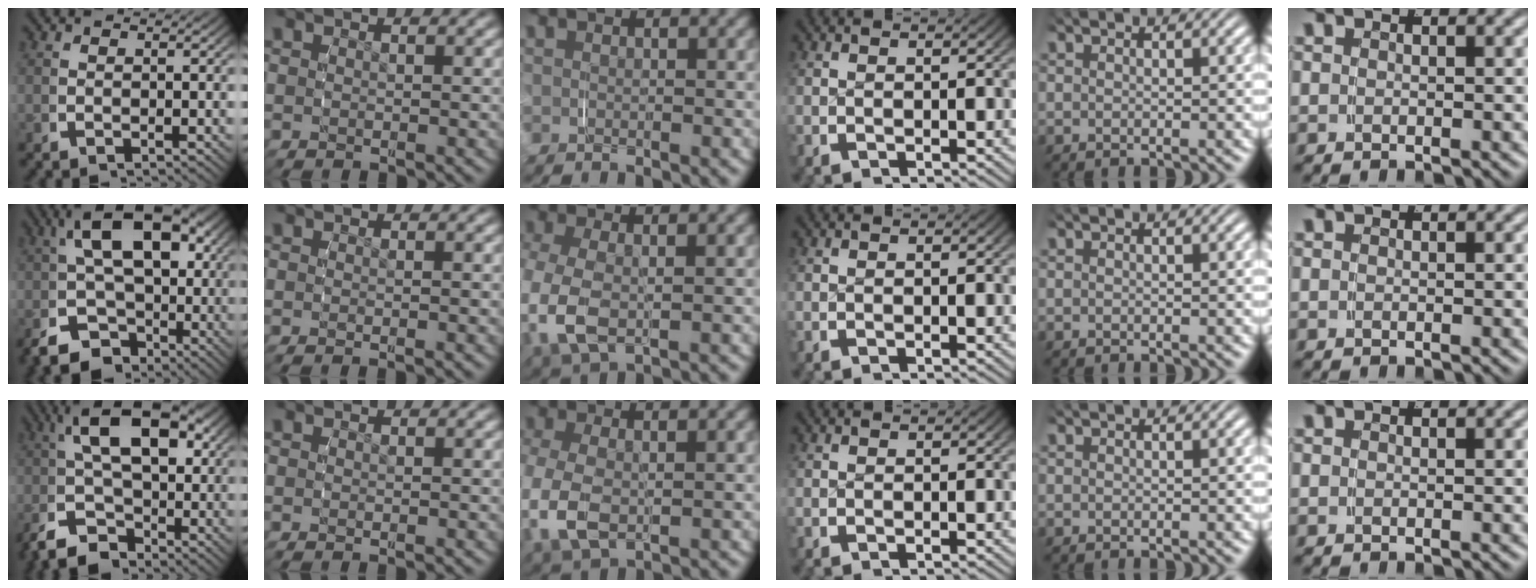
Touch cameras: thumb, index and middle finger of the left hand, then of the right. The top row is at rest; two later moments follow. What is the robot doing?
{"motion": "grasp_and_lifting", "object": "shorts"}